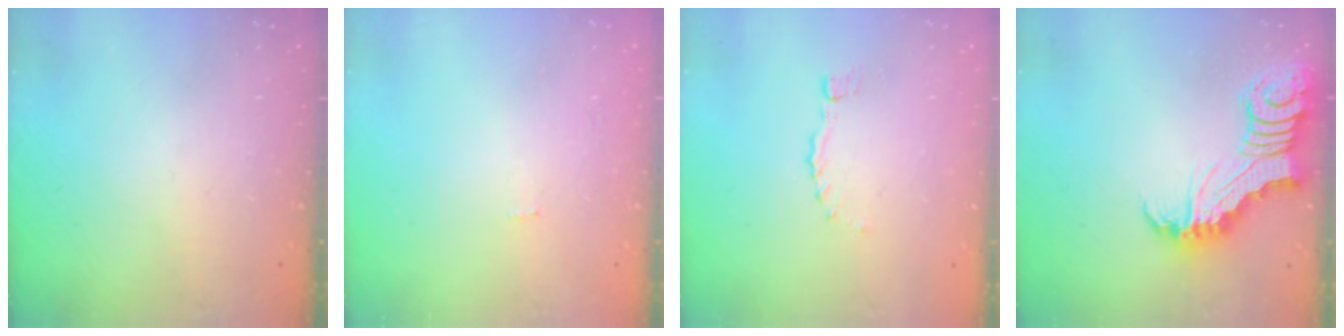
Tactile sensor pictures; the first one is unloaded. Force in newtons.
{"total": 0.0}
{"total": 0.0}
{"total": 6.3, "press": 6.2, "slide": 0.9}